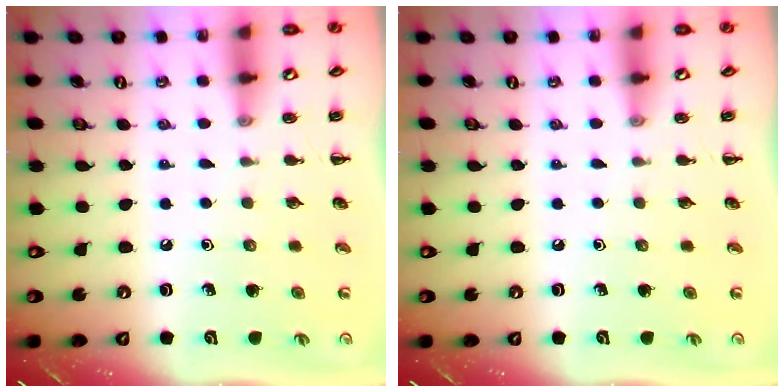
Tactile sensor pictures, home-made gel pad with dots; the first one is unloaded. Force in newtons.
{"total": 0.0}